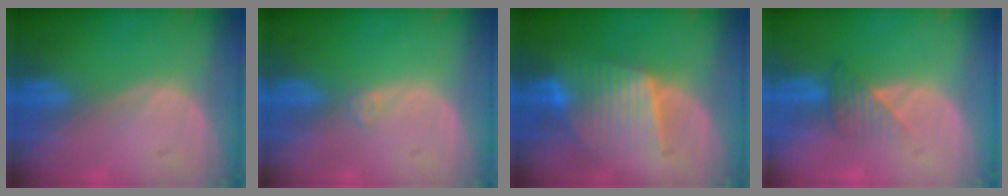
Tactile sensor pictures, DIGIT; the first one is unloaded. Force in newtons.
{"total": 0.9, "press": 0.8, "slide": 0.2}
{"total": 7.4, "press": 7.4, "slide": 0.2}
{"total": 3.3, "press": 3.0, "slide": 1.2}